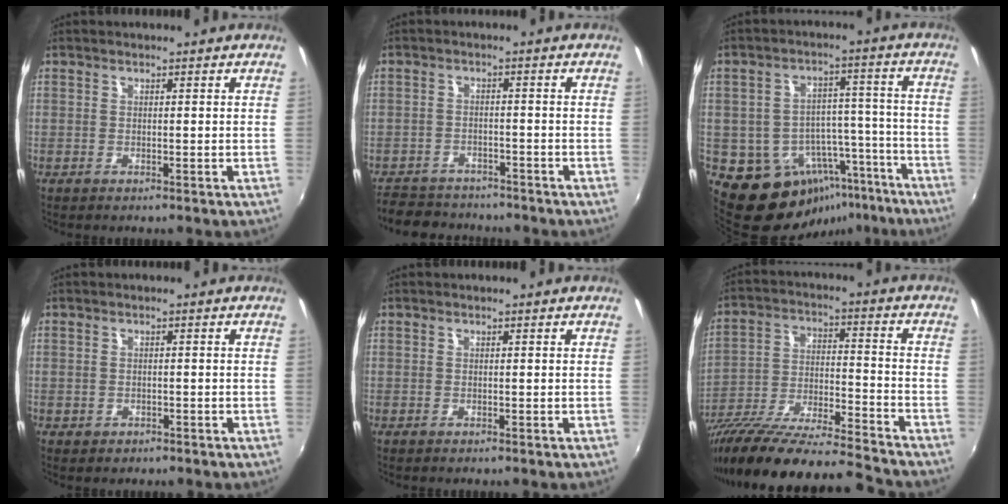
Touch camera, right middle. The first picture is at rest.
{"total": 9.0, "force": [-7.9, 3.8, 2.1], "torque": [-0.066, 0.004, -0.123]}
{"total": 14.3, "force": [-10.1, 9.4, 3.9], "torque": [-0.068, 0.046, -0.119]}
{"total": 1.2, "force": [-0.5, 1.1, 0.4], "torque": [-0.008, -0.002, -0.004]}
{"total": 0.0}
{"total": 22.6, "force": [-19.1, 2.1, 11.8], "torque": [-0.207, -0.042, -0.314]}